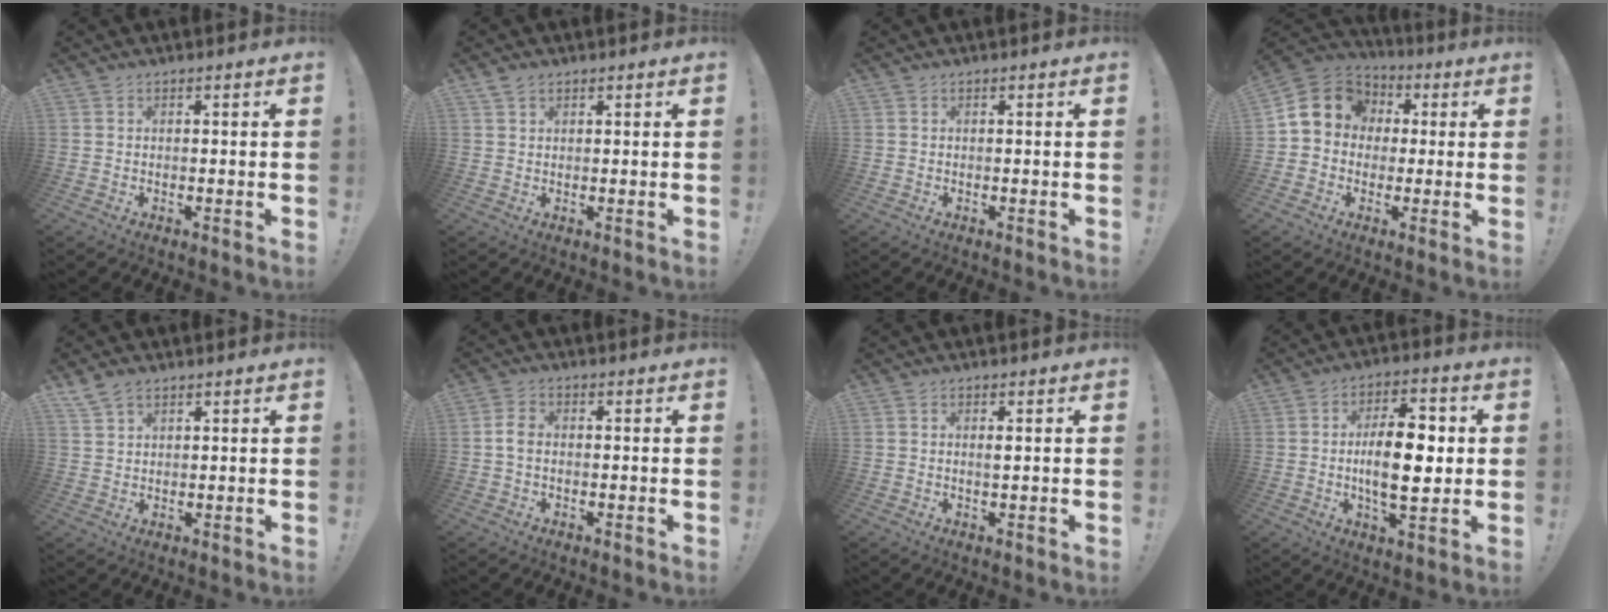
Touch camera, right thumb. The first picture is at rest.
{"total": 2.0, "force": [1.5, 1.1, 0.8], "torque": [-0.016, -0.003, 0.029]}
{"total": 0.0}
{"total": 12.0, "force": [2.1, 10.4, 5.5], "torque": [-0.081, 0.003, 0.047]}
{"total": 4.4, "force": [3.3, 2.2, 1.9], "torque": [-0.042, -0.012, 0.066]}
{"total": 3.8, "force": [-0.5, 2.5, 2.8], "torque": [-0.062, 0.013, -0.007]}
{"total": 0.9, "force": [0.3, 0.0, 0.8], "torque": [-0.002, -0.007, 0.001]}
{"total": 15.3, "force": [-0.3, 7.0, 13.6], "torque": [-0.220, -0.002, -0.015]}